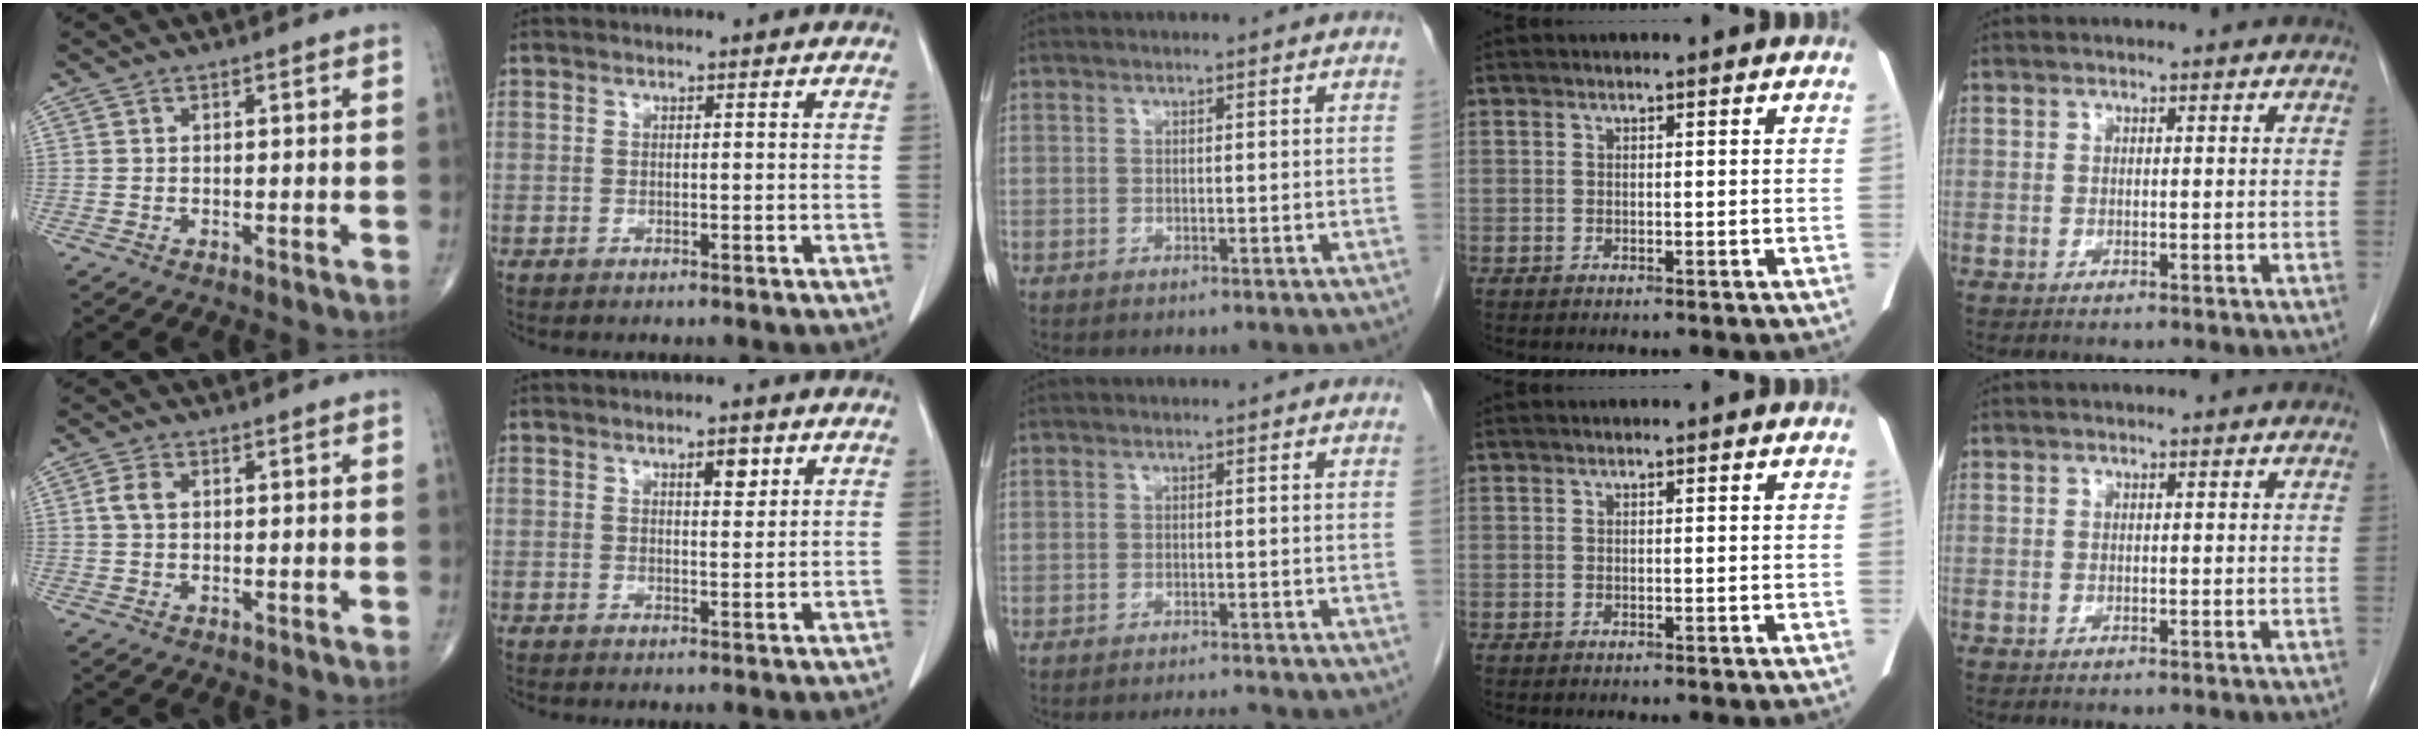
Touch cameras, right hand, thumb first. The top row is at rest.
{"thumb": {"total": 2.7, "force": [0.6, 1.7, 2.0], "torque": [-0.047, 0.008, 0.011]}, "index": {"total": 2.7, "force": [1.4, 0.9, 2.1], "torque": [-0.032, -0.003, 0.022]}, "middle": {"total": 2.2, "force": [-2.0, -0.8, 0.2], "torque": [-0.006, -0.012, -0.029]}}